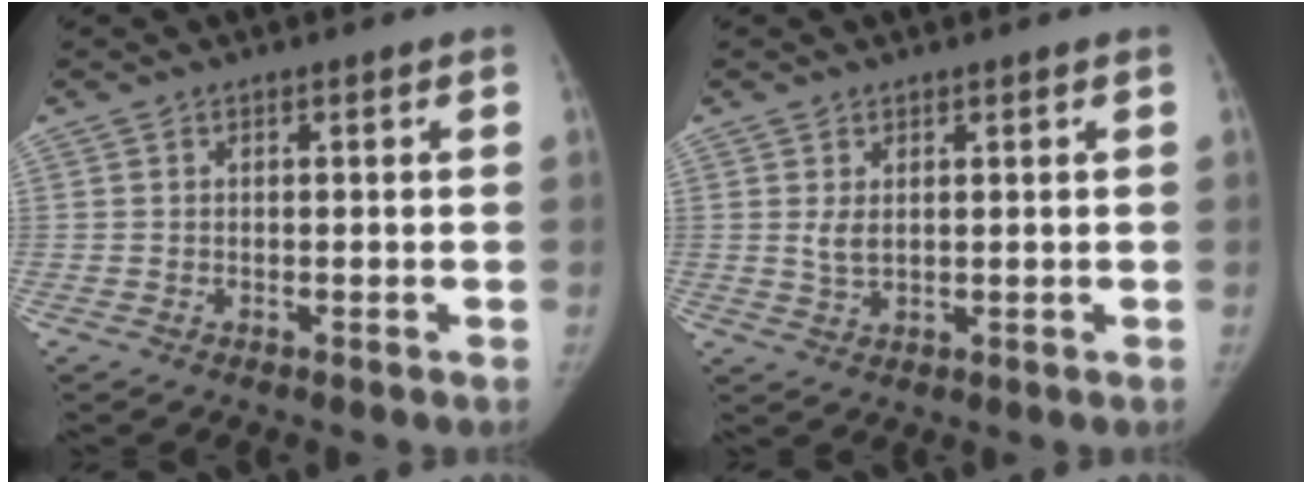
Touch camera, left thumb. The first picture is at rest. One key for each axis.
{"total": 2.6, "fx": 0.8, "fy": 1.5, "fz": 1.9, "tx": -0.032, "ty": -0.007, "tz": 0.022}